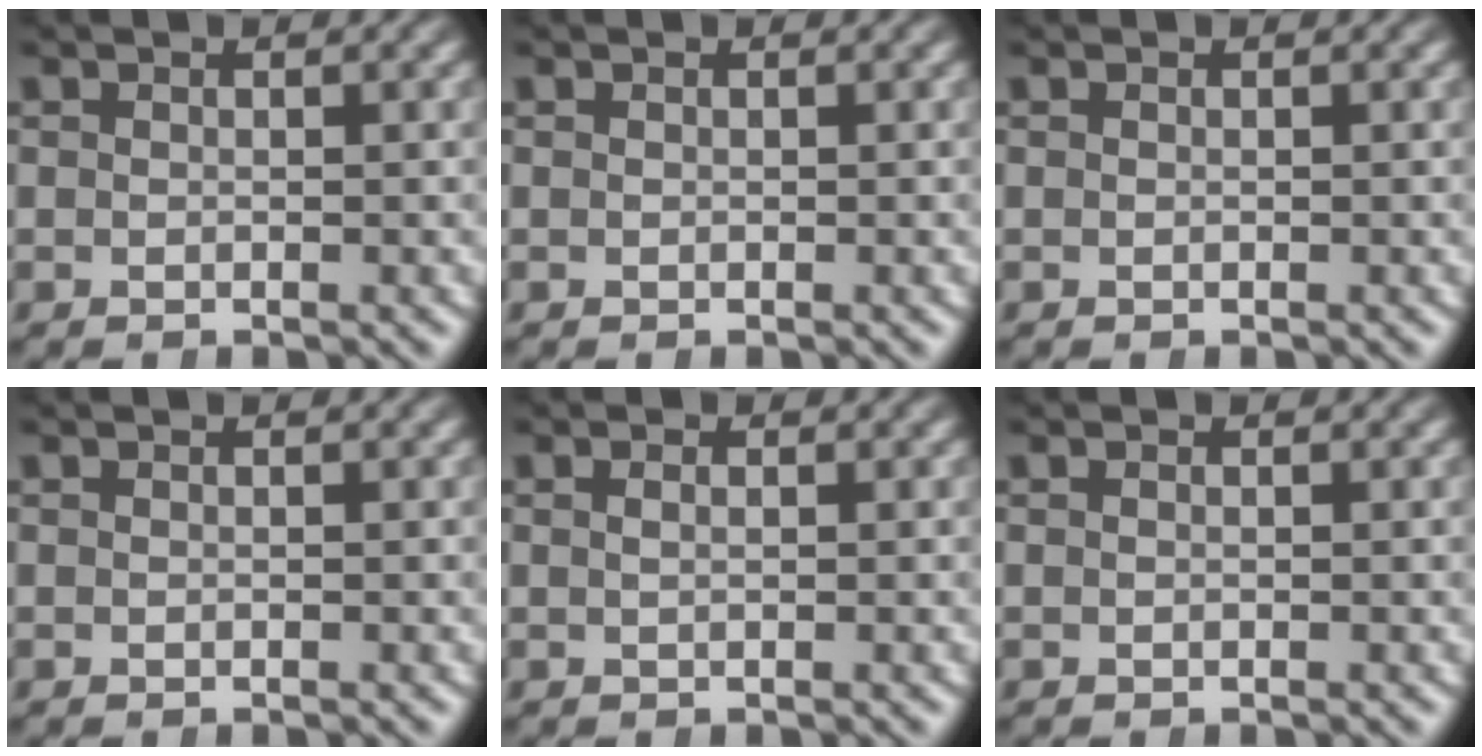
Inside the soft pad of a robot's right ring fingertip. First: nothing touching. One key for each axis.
{"total": 0.0}
{"total": 0.0}
{"total": 0.0}
{"total": 0.7, "fx": 0.0, "fy": -0.2, "fz": 0.7, "tx": -0.008, "ty": 0.003, "tz": 0.001}
{"total": 0.0}